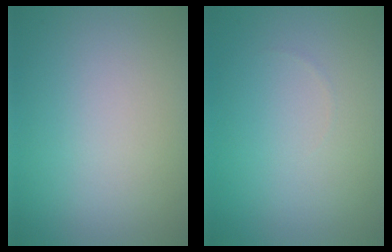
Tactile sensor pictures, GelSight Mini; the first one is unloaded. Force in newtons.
{"total": 0.0}